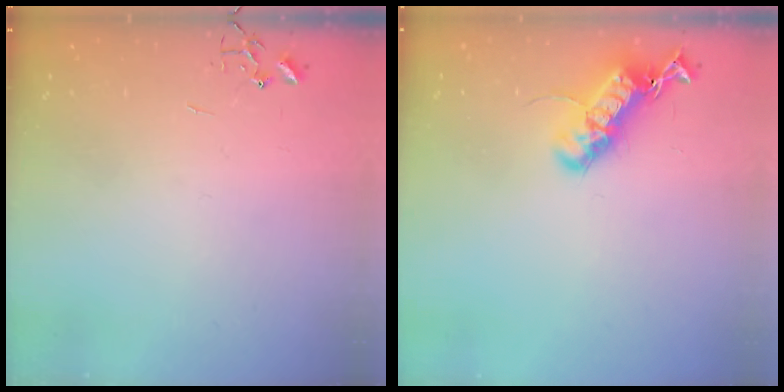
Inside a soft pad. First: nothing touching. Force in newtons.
{"total": 17.2, "press": 17.2, "slide": 0.8}